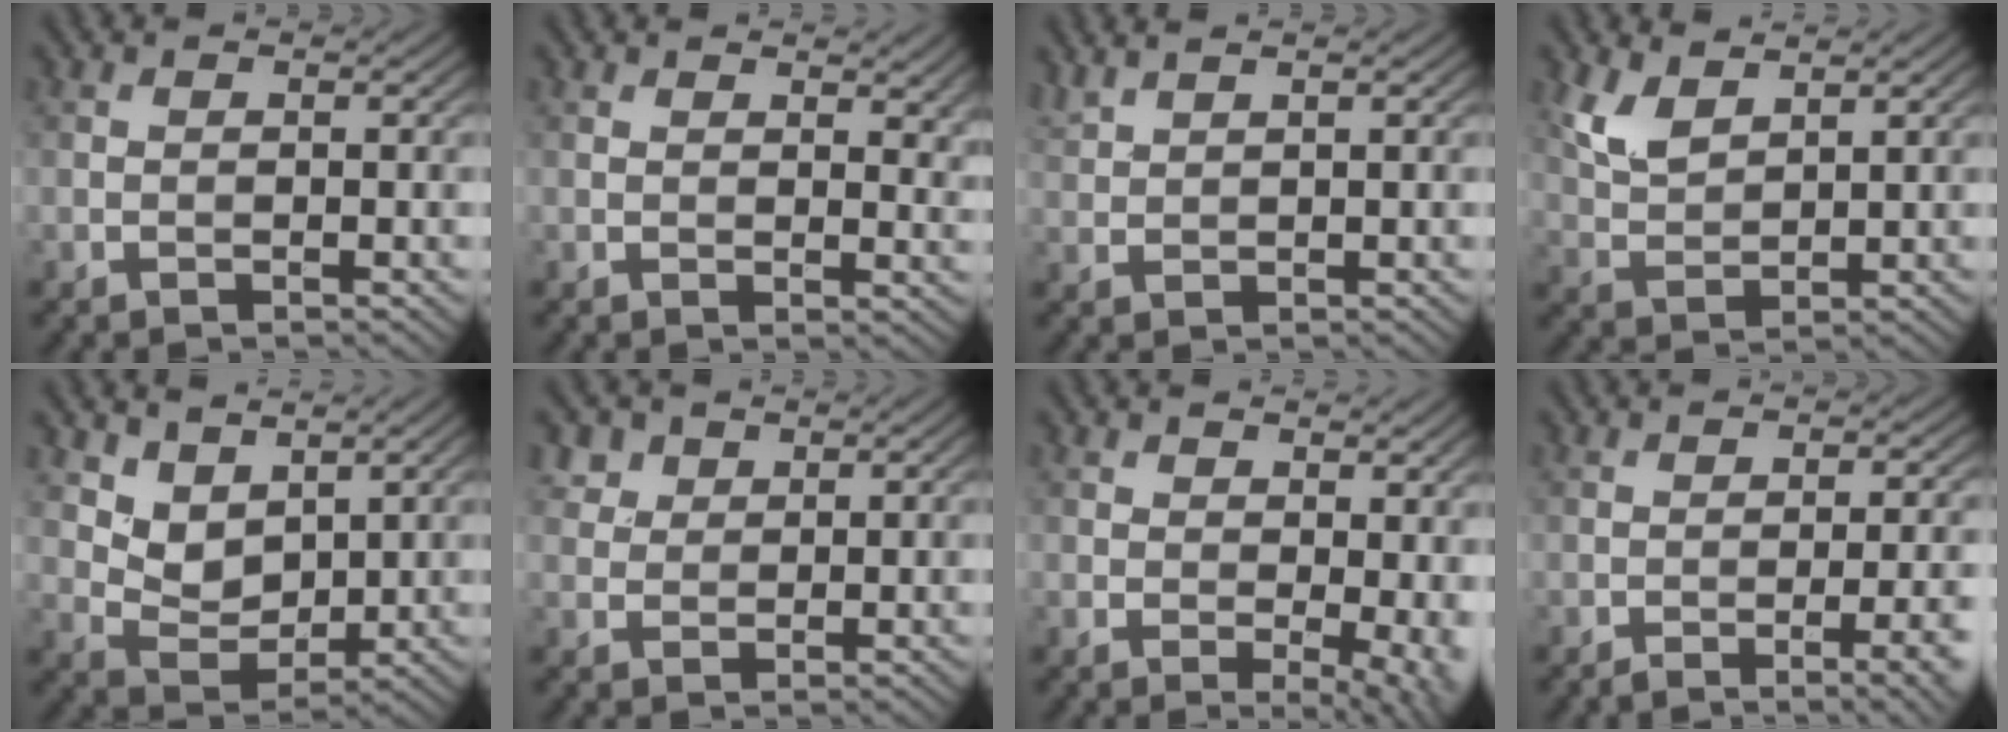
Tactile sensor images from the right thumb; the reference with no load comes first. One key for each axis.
{"total": 3.9, "fx": 2.4, "fy": 1.8, "fz": 2.4, "tx": -0.035, "ty": -0.001, "tz": 0.043}
{"total": 1.8, "fx": 1.6, "fy": 0.2, "fz": 0.6, "tx": -0.022, "ty": 0.005, "tz": 0.041}
{"total": 4.6, "fx": 2.9, "fy": 2.0, "fz": 2.8, "tx": -0.077, "ty": 0.001, "tz": 0.067}
{"total": 5.6, "fx": 3.6, "fy": 3.5, "fz": 2.5, "tx": -0.074, "ty": -0.021, "tz": 0.072}
{"total": 3.4, "fx": 2.1, "fy": 2.4, "fz": 1.1, "tx": -0.034, "ty": -0.008, "tz": 0.053}
{"total": 7.1, "fx": 1.2, "fy": 3.5, "fz": 6.0, "tx": -0.082, "ty": -0.007, "tz": 0.030}
{"total": 5.3, "fx": -2.6, "fy": 1.2, "fz": 4.5, "tx": -0.058, "ty": 0.005, "tz": -0.036}